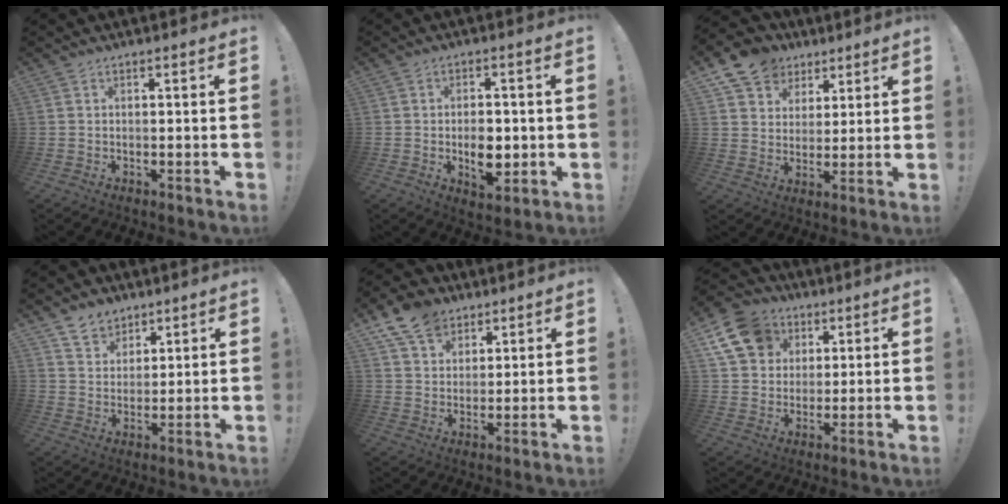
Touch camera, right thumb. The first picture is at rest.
{"total": 8.0, "force": [-1.4, 5.1, 6.1], "torque": [-0.087, 0.003, -0.020]}
{"total": 11.4, "force": [6.9, 8.6, 2.9], "torque": [-0.045, -0.046, 0.137]}
{"total": 7.1, "force": [5.3, 4.7, 0.6], "torque": [-0.016, -0.038, 0.105]}
{"total": 11.6, "force": [7.3, 8.0, 4.0], "torque": [-0.063, -0.042, 0.141]}
{"total": 14.7, "force": [6.3, 11.7, 6.3], "torque": [-0.098, -0.022, 0.128]}